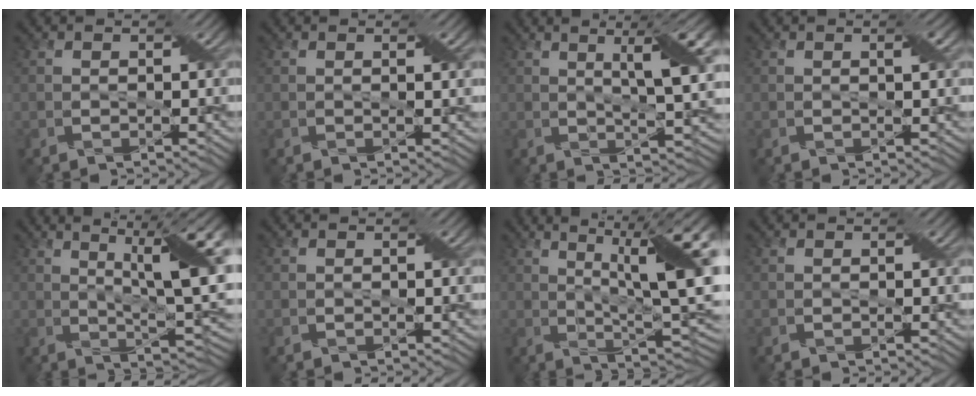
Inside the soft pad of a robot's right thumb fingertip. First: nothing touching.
{"total": 1.3, "force": [0.4, 0.1, 1.2], "torque": [-0.018, 0.002, 0.007]}
{"total": 8.3, "force": [2.6, 1.4, 7.8], "torque": [-0.122, 0.013, 0.043]}
{"total": 0.8, "force": [0.3, 0.0, 0.8], "torque": [-0.015, 0.003, 0.004]}
{"total": 13.5, "force": [4.4, 3.1, 12.4], "torque": [-0.181, 0.019, 0.073]}
{"total": 0.0}
{"total": 15.2, "force": [4.6, 4.0, 13.9], "torque": [-0.194, 0.025, 0.074]}
{"total": 0.0}